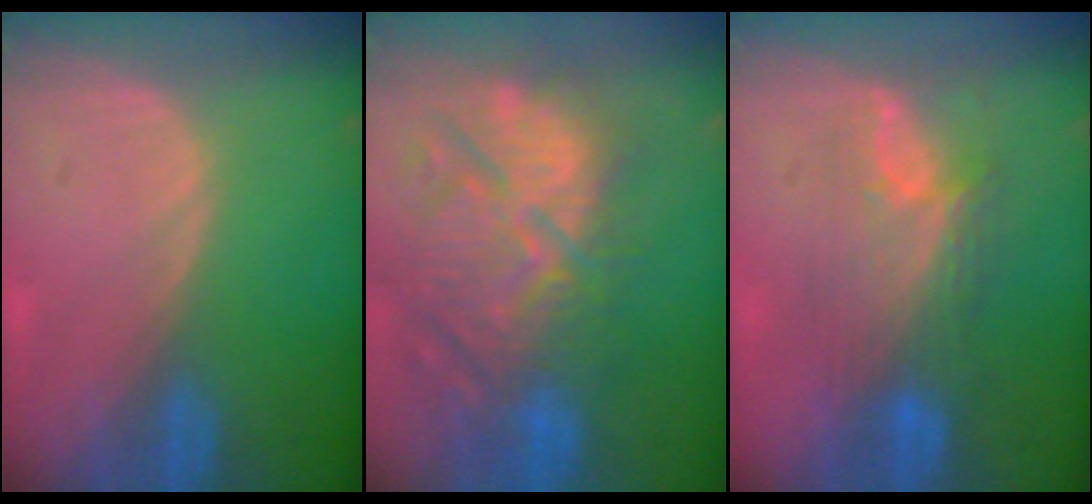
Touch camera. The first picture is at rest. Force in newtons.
{"total": 13.0, "press": 12.2, "slide": 4.3}
{"total": 7.3, "press": 7.1, "slide": 1.3}